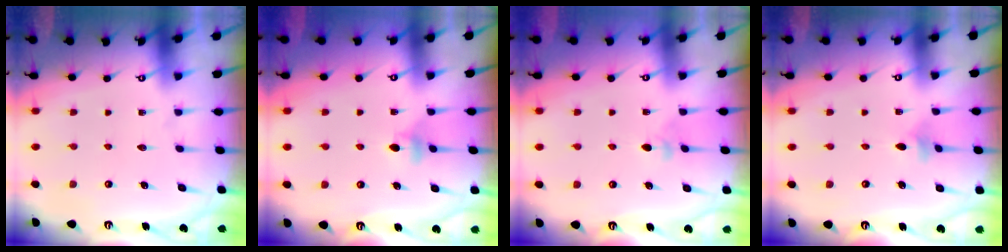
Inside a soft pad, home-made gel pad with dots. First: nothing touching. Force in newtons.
{"total": 4.2, "press": 4.1, "slide": 0.6}
{"total": 2.5, "press": 2.4, "slide": 0.6}
{"total": 2.7, "press": 2.6, "slide": 0.5}